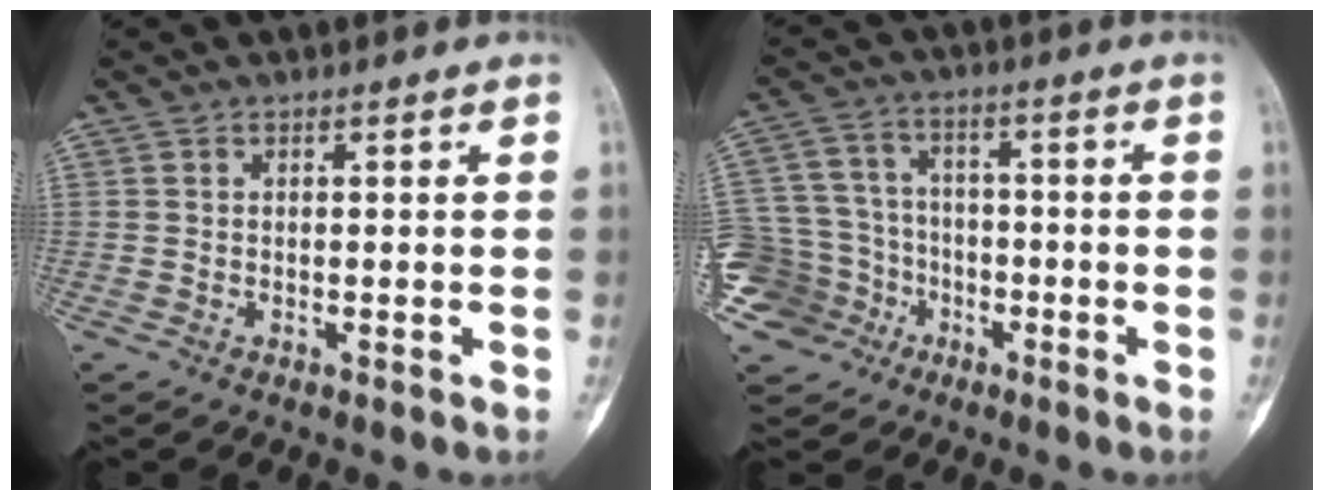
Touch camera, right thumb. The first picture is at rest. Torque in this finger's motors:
{"motor_torque": [-0.07, -0.29, -0.63, -0.61, 0.00]}